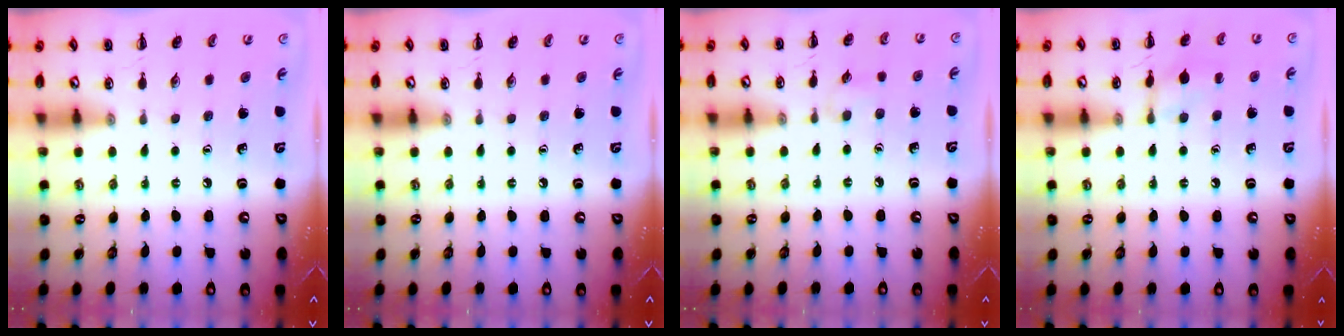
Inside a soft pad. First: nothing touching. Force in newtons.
{"total": 0.0}
{"total": 3.9, "press": 3.6, "slide": 1.5}
{"total": 8.4, "press": 8.3, "slide": 1.6}